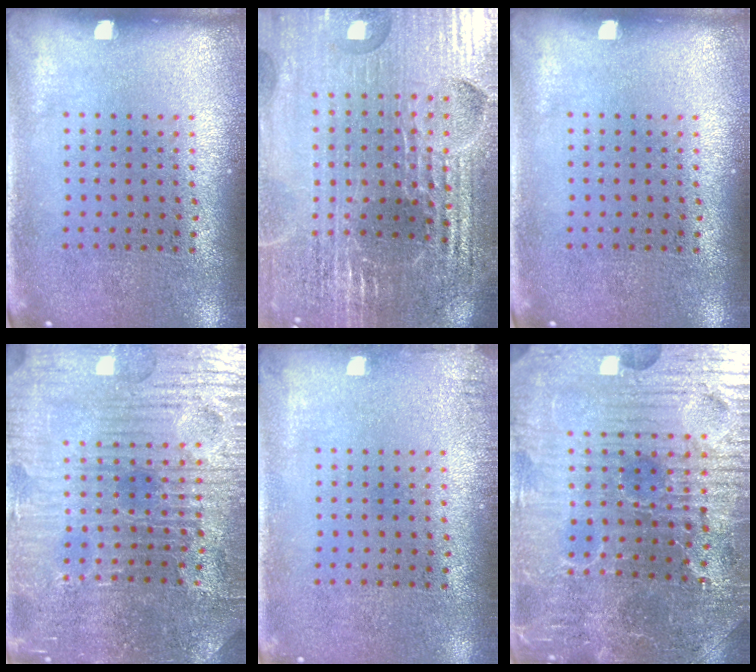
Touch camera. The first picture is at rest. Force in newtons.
{"total": 5.8, "press": 5.2, "slide": 2.5}
{"total": 0.0}
{"total": 5.3, "press": 5.0, "slide": 1.5}
{"total": 0.9, "press": 0.9, "slide": 0.2}
{"total": 5.1, "press": 5.0, "slide": 1.1}